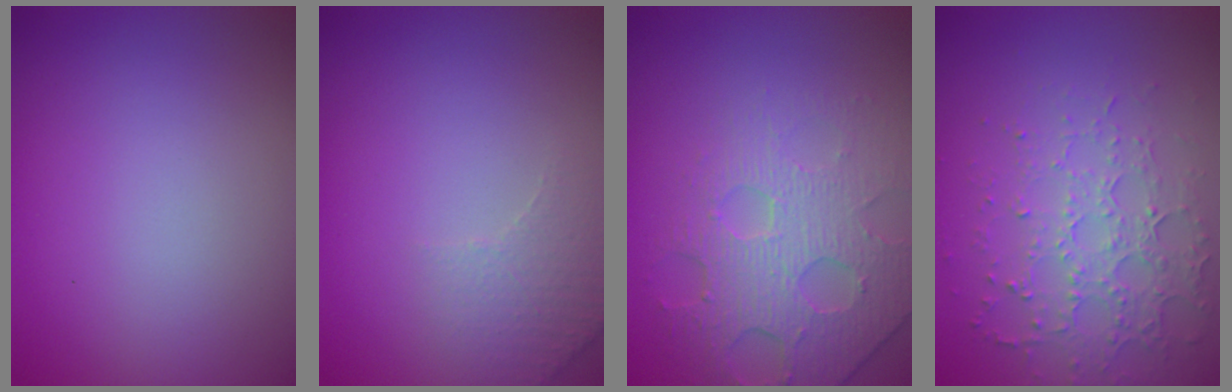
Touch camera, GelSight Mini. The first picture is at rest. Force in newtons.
{"total": 2.3, "press": 2.3, "slide": 0.6}
{"total": 4.4, "press": 4.2, "slide": 1.4}
{"total": 3.4, "press": 3.2, "slide": 1.3}